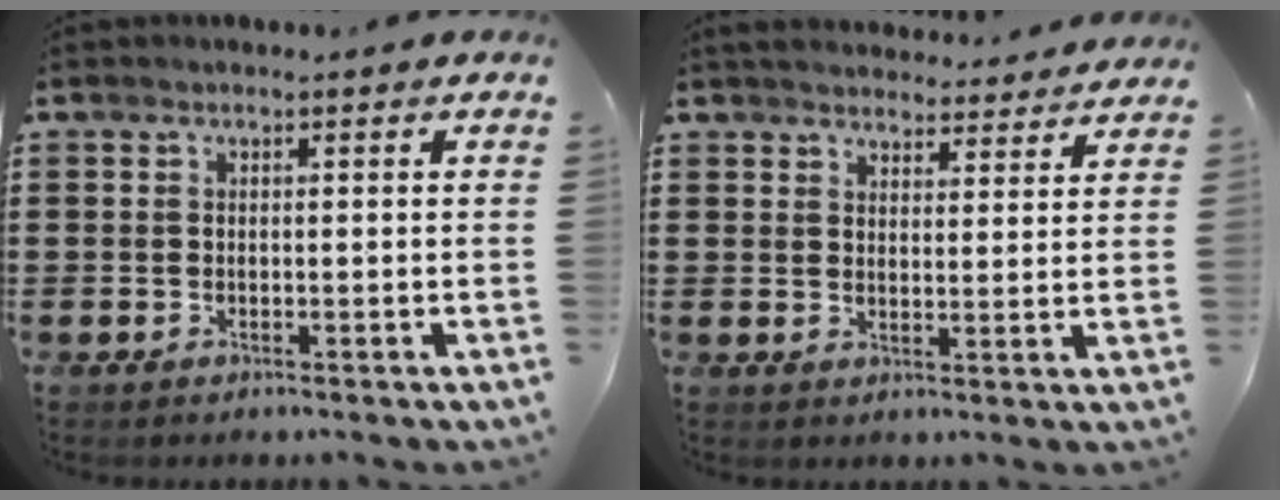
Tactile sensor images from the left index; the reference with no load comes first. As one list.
[{"total": 3.9, "force": [3.9, 0.3, 0.2], "torque": [-0.017, -0.018, 0.071]}]